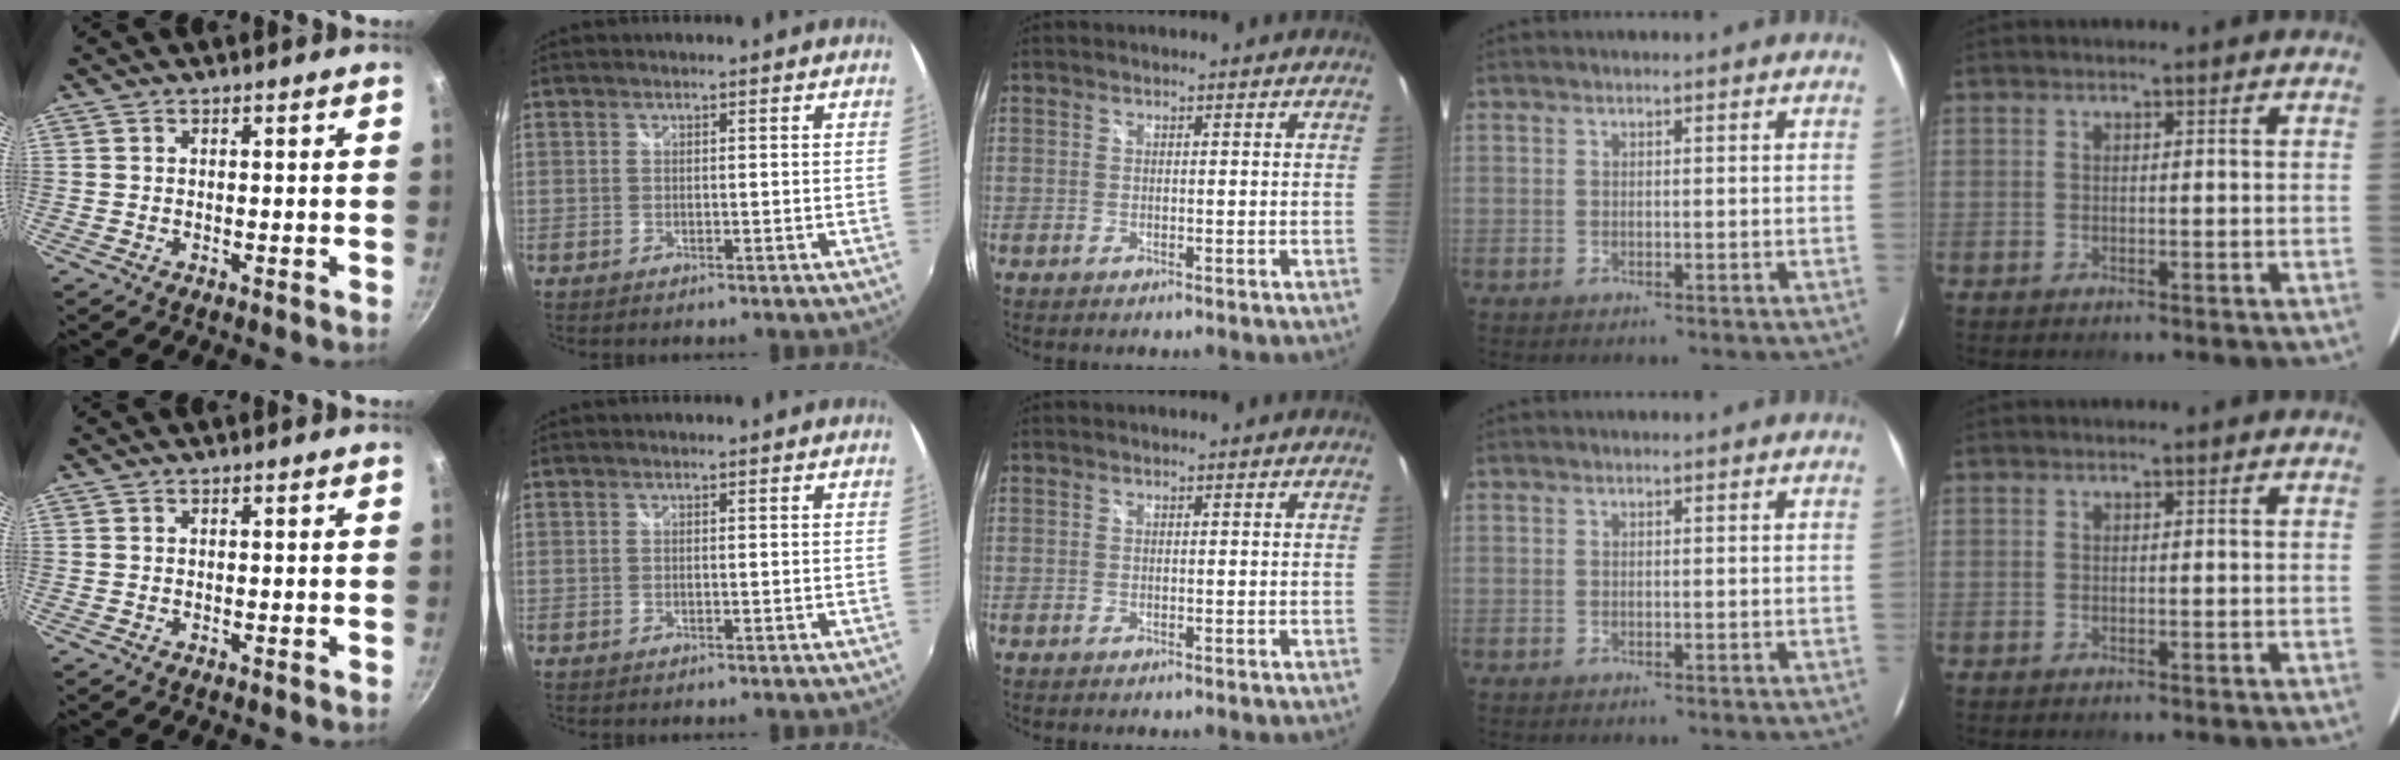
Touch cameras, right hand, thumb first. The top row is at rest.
{}